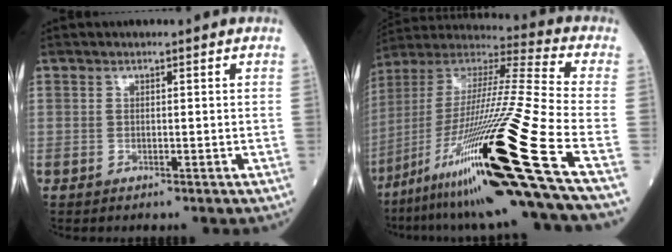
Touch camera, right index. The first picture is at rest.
{"total": 28.2, "force": [-14.0, -1.8, 24.4], "torque": [-0.438, -0.043, -0.253]}